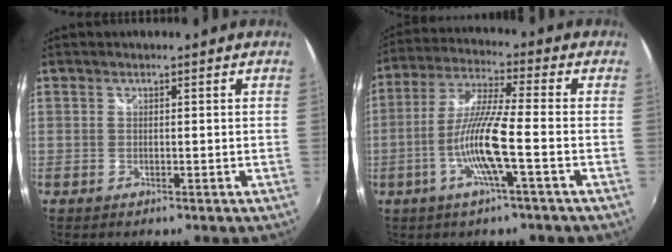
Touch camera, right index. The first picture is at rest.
{"total": 10.9, "force": [-3.8, -0.1, 10.2], "torque": [-0.209, -0.003, -0.075]}